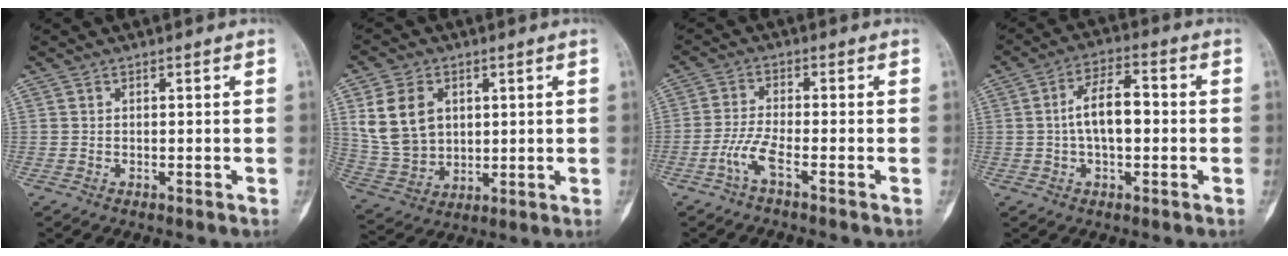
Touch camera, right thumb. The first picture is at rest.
{"total": 12.3, "force": [3.6, 9.3, 7.2], "torque": [-0.117, -0.012, 0.082]}
{"total": 4.4, "force": [-2.5, 0.5, 3.6], "torque": [-0.090, 0.013, -0.055]}
{"total": 8.6, "force": [-0.1, 4.2, 7.5], "torque": [-0.125, 0.024, -0.010]}